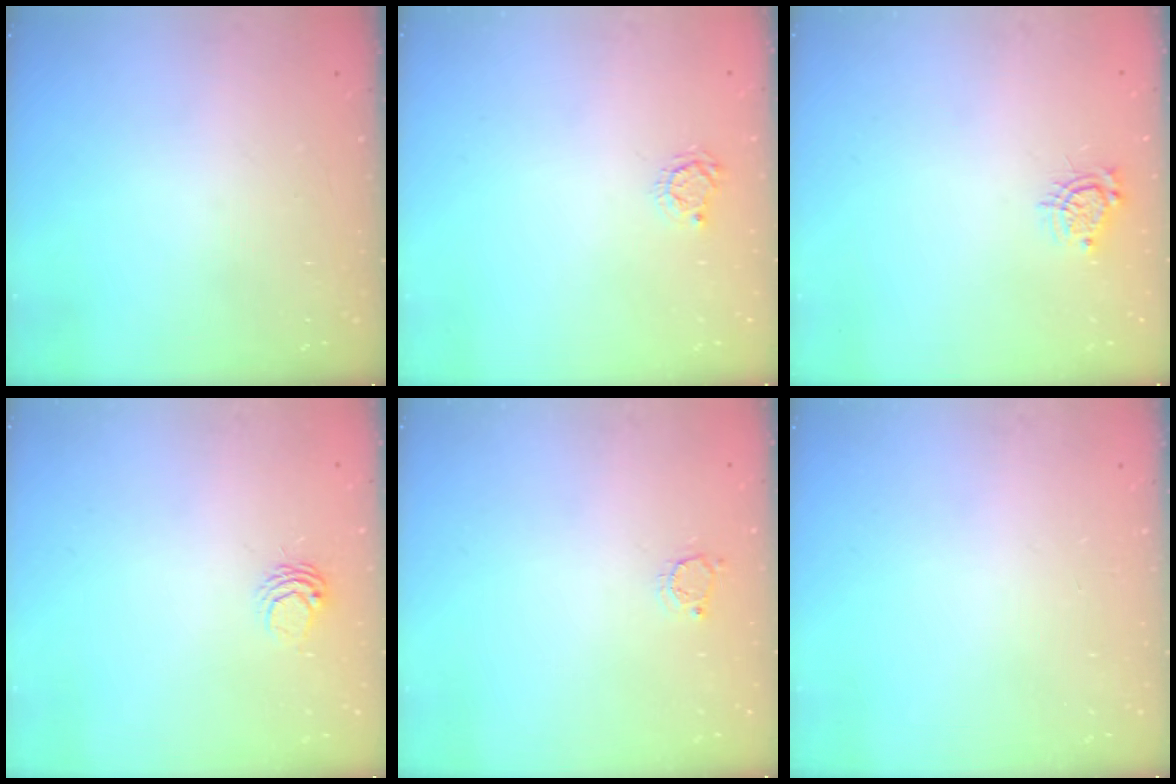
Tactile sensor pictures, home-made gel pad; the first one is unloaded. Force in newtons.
{"total": 3.4, "press": 3.4, "slide": 0.4}
{"total": 7.0, "press": 6.9, "slide": 0.5}
{"total": 5.2, "press": 5.2, "slide": 0.4}
{"total": 3.4, "press": 3.4, "slide": 0.4}
{"total": 0.0}